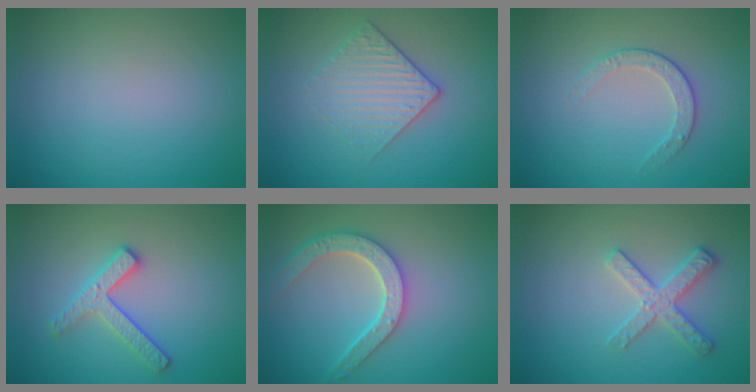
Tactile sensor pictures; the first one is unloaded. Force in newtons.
{"total": 3.1, "press": 2.8, "slide": 1.4}
{"total": 2.1, "press": 1.4, "slide": 1.5}
{"total": 2.6, "press": 2.4, "slide": 0.9}
{"total": 4.7, "press": 4.2, "slide": 2.1}
{"total": 2.7, "press": 2.6, "slide": 0.5}